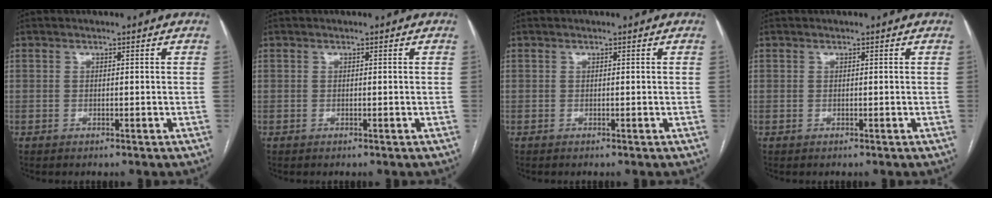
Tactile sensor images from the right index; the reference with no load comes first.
{"total": 0.0}
{"total": 0.0}
{"total": 0.0}